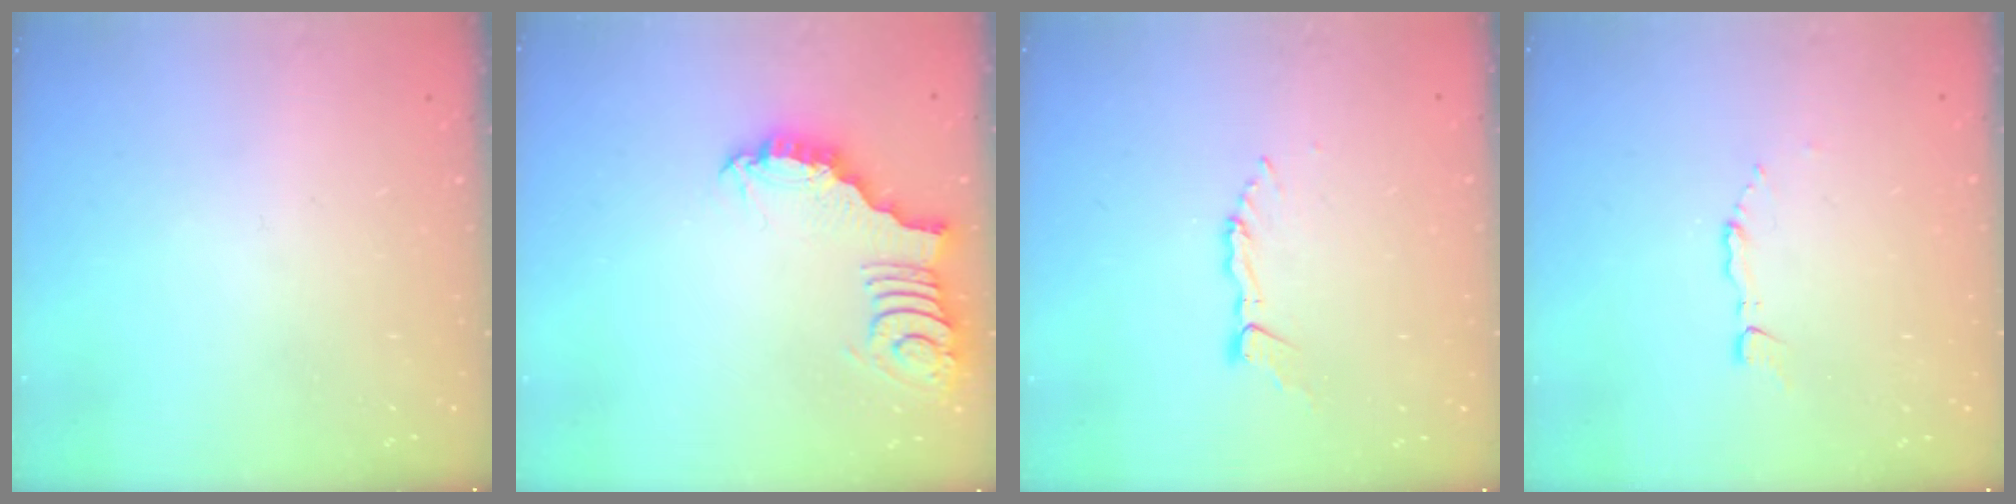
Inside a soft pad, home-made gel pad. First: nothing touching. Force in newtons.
{"total": 2.3, "press": 2.3, "slide": 0.4}
{"total": 4.7, "press": 4.7, "slide": 0.4}
{"total": 3.8, "press": 3.8, "slide": 0.4}